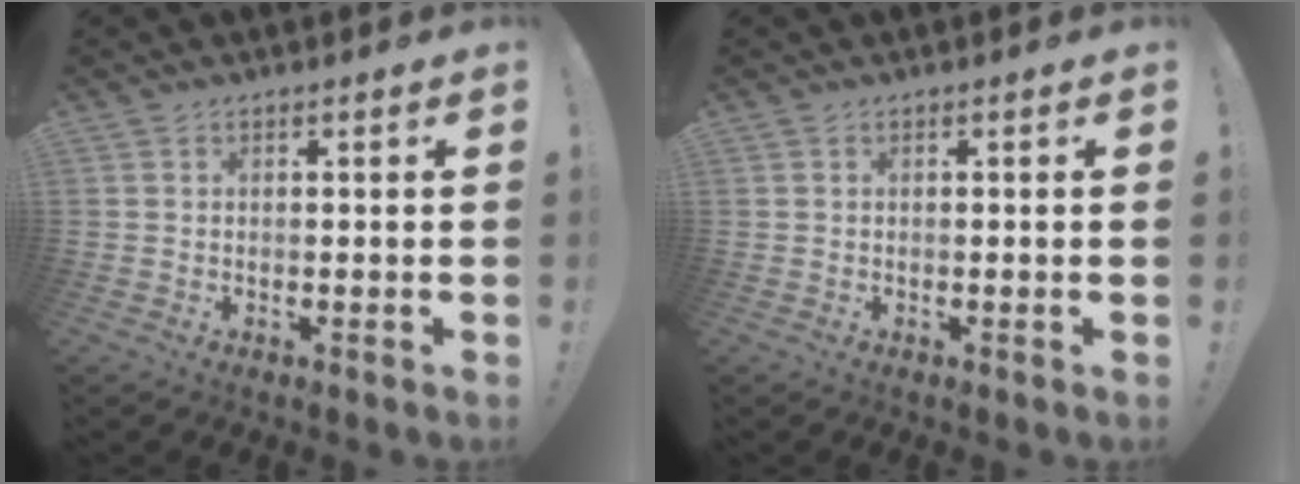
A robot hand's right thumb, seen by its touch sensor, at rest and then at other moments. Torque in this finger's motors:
{"motor_torque": [-0.13, -0.06, 0.10, -0.02, 0.00]}